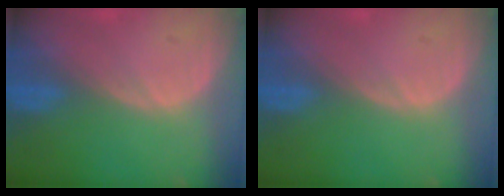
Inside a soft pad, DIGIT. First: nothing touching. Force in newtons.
{"total": 0.0}